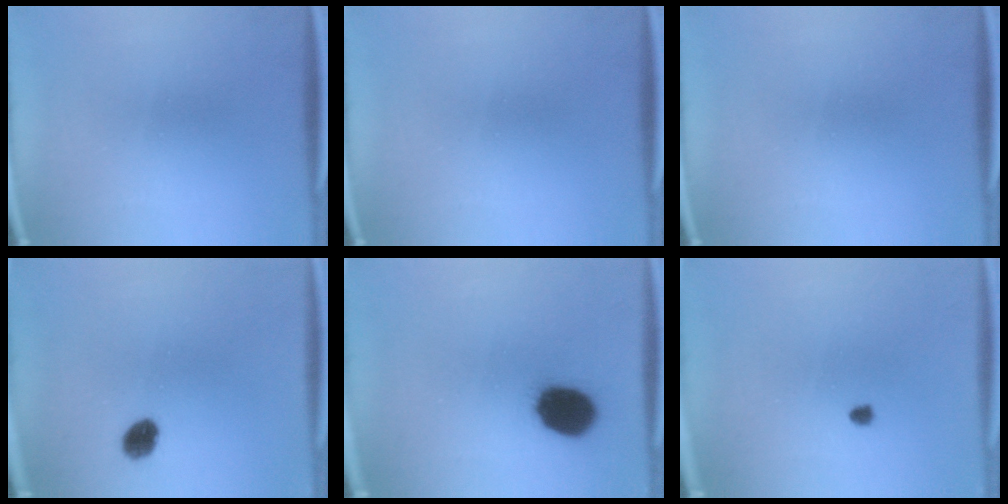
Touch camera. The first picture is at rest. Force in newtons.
{"total": 0.0}
{"total": 0.0}
{"total": 4.2}
{"total": 13.4}
{"total": 0.9}